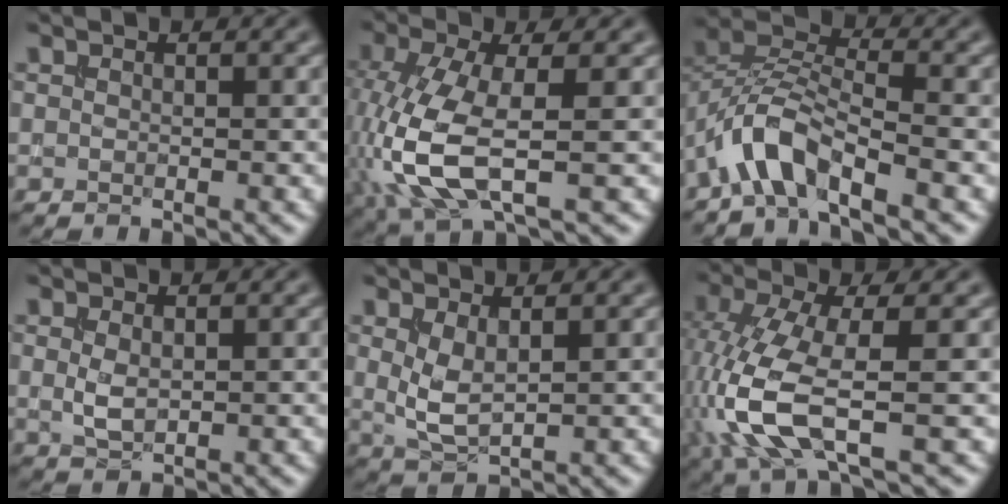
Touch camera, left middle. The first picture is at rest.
{"total": 8.1, "force": [-1.8, 3.1, 7.3], "torque": [-0.187, -0.005, -0.040]}
{"total": 5.2, "force": [-3.5, 1.7, 3.4], "torque": [-0.060, 0.012, -0.074]}
{"total": 1.8, "force": [0.2, 1.0, 1.5], "torque": [-0.036, -0.001, 0.007]}
{"total": 2.7, "force": [0.7, 1.1, 2.4], "torque": [-0.057, -0.005, 0.019]}
{"total": 7.5, "force": [-2.0, 2.6, 6.7], "torque": [-0.179, -0.005, -0.044]}